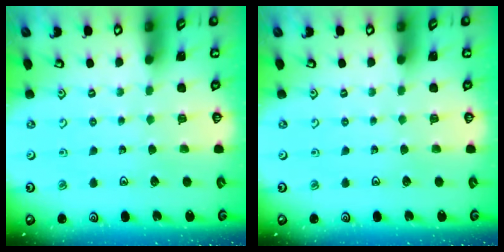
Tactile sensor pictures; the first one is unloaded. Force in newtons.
{"total": 0.0}